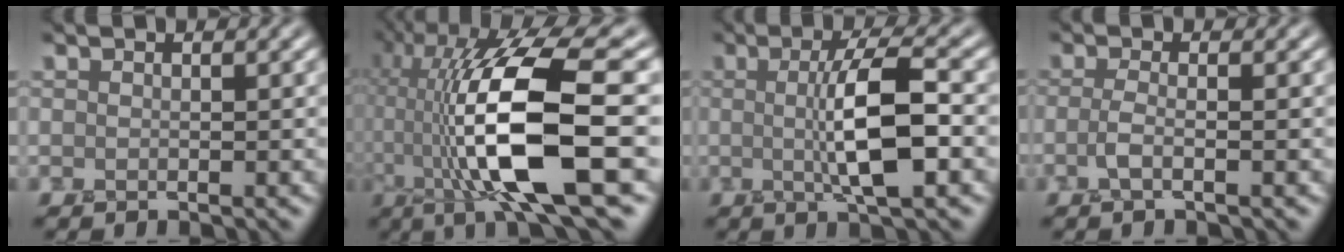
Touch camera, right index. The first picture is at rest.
{"total": 14.2, "force": [-0.7, 3.3, 13.8], "torque": [-0.245, 0.010, -0.010]}
{"total": 6.3, "force": [-0.1, 1.3, 6.2], "torque": [-0.108, 0.004, -0.003]}
{"total": 1.7, "force": [-0.6, 0.5, 1.6], "torque": [-0.031, -0.005, -0.018]}